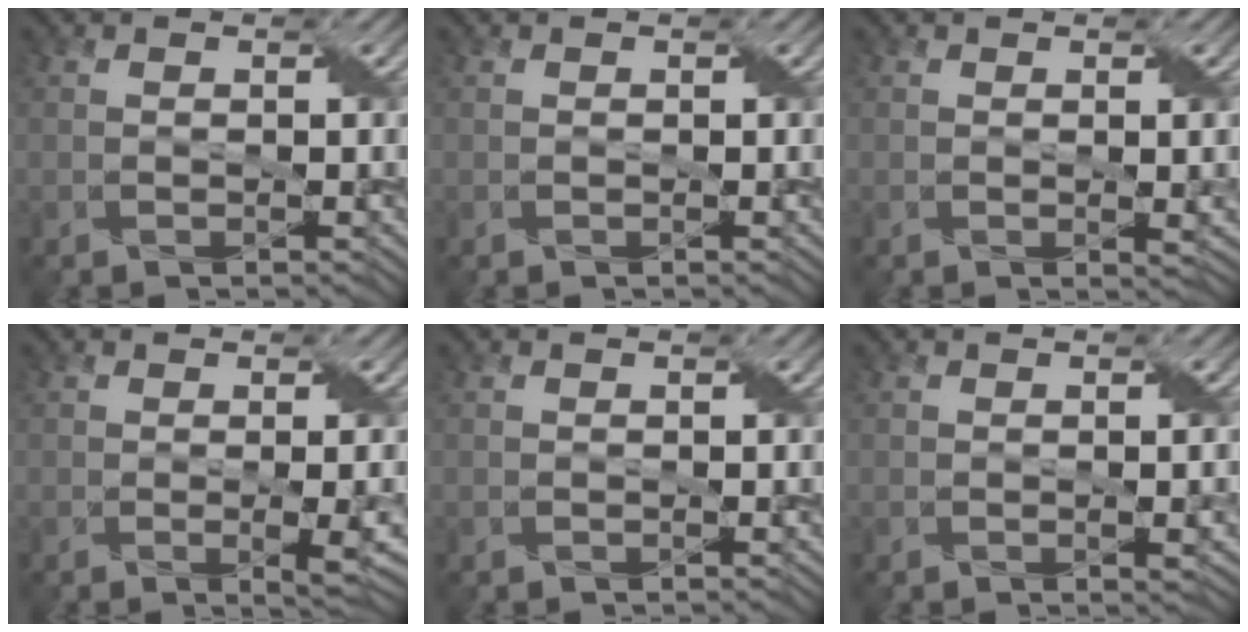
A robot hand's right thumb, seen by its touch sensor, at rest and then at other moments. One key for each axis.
{"total": 0.0}
{"total": 1.5, "fx": 0.3, "fy": 0.2, "fz": 1.5, "tx": -0.023, "ty": -0.001, "tz": 0.006}
{"total": 2.8, "fx": -0.2, "fy": 0.4, "fz": 2.8, "tx": -0.049, "ty": 0.000, "tz": -0.001}
{"total": 0.0}
{"total": 1.4, "fx": -0.1, "fy": 0.2, "fz": 1.4, "tx": -0.021, "ty": 0.000, "tz": 0.001}